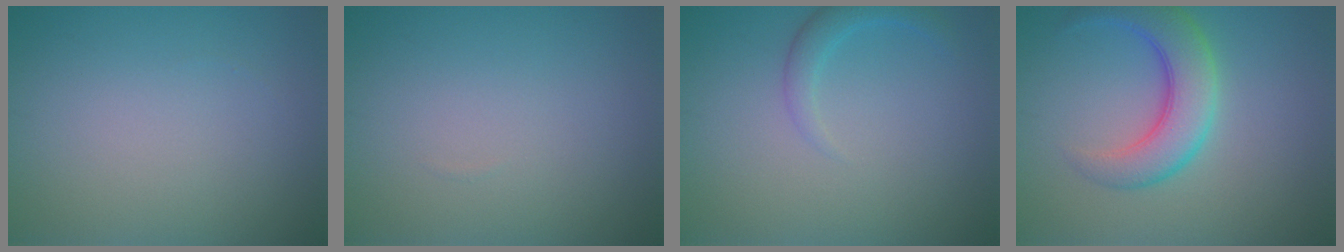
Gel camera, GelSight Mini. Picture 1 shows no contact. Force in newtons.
{"total": 0.0}
{"total": 1.9, "press": 1.9, "slide": 0.1}
{"total": 5.2, "press": 5.2, "slide": 0.1}